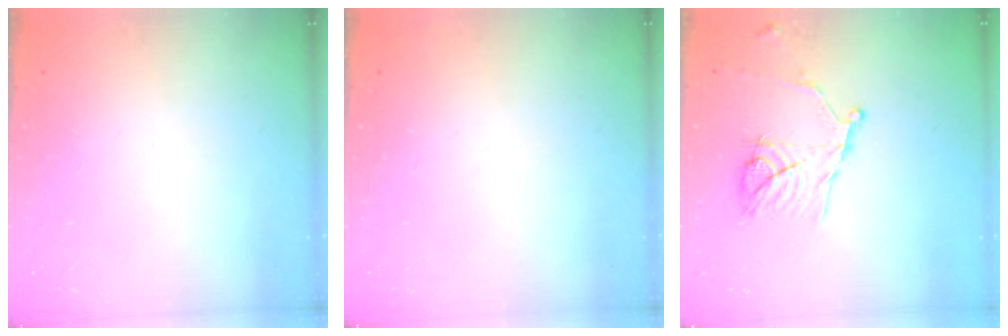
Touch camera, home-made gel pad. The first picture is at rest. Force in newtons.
{"total": 0.0}
{"total": 13.8, "press": 13.7, "slide": 0.8}